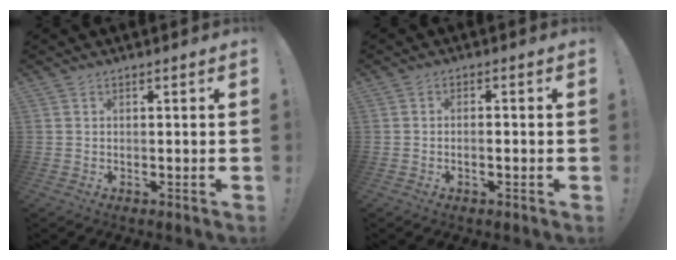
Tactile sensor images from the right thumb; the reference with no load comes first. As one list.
[{"total": 1.7, "force": [-1.1, 0.2, 1.3], "torque": [-0.020, 0.002, -0.020]}]